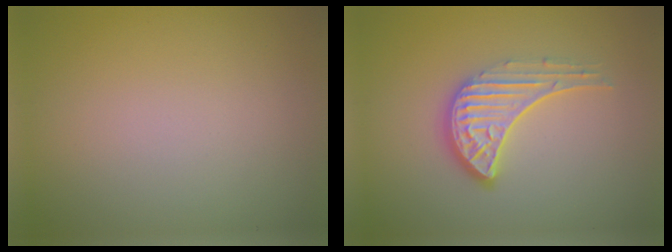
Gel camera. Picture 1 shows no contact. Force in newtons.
{"total": 3.5, "press": 2.9, "slide": 2.0}